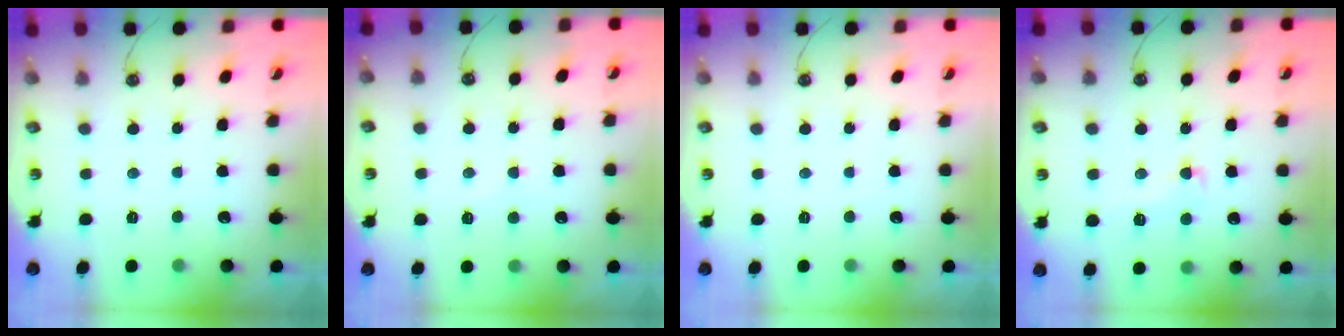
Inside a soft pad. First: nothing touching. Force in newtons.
{"total": 4.8, "press": 4.7, "slide": 0.8}
{"total": 0.0}
{"total": 1.5, "press": 0.3, "slide": 1.5}